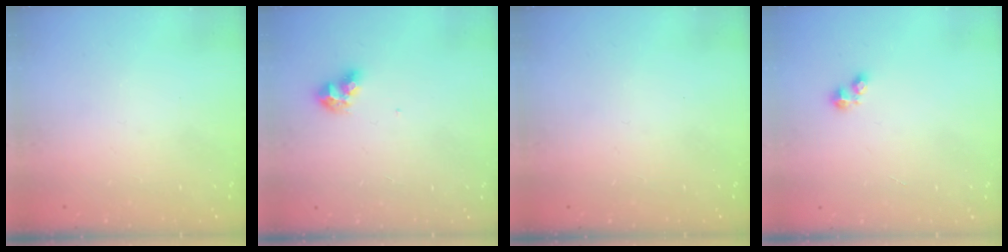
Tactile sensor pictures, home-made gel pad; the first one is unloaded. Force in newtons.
{"total": 7.9, "press": 7.9, "slide": 0.6}
{"total": 0.0}
{"total": 2.5, "press": 2.5, "slide": 0.4}